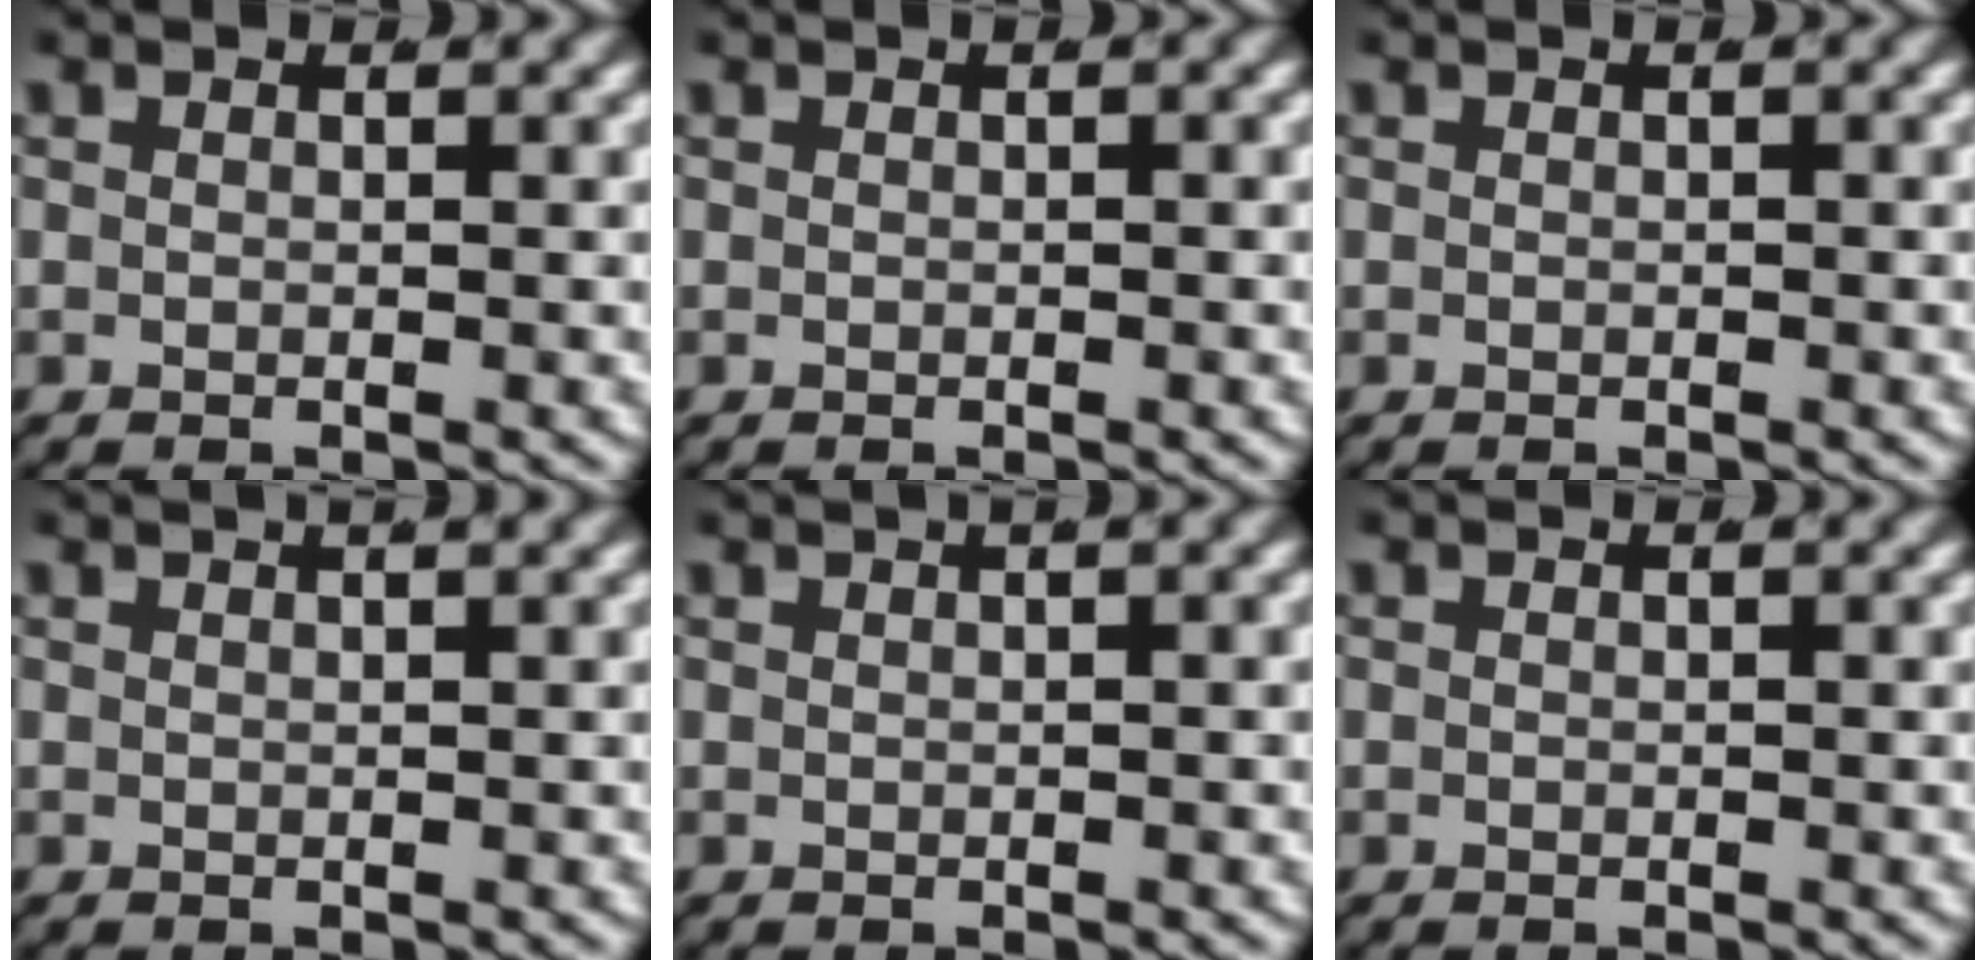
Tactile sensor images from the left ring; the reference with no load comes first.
{"total": 0.0}
{"total": 0.0}
{"total": 1.6, "force": [1.2, -0.3, 1.0], "torque": [-0.001, 0.010, 0.018]}
{"total": 1.3, "force": [0.8, -0.1, 1.0], "torque": [0.000, 0.016, 0.009]}
{"total": 0.0}